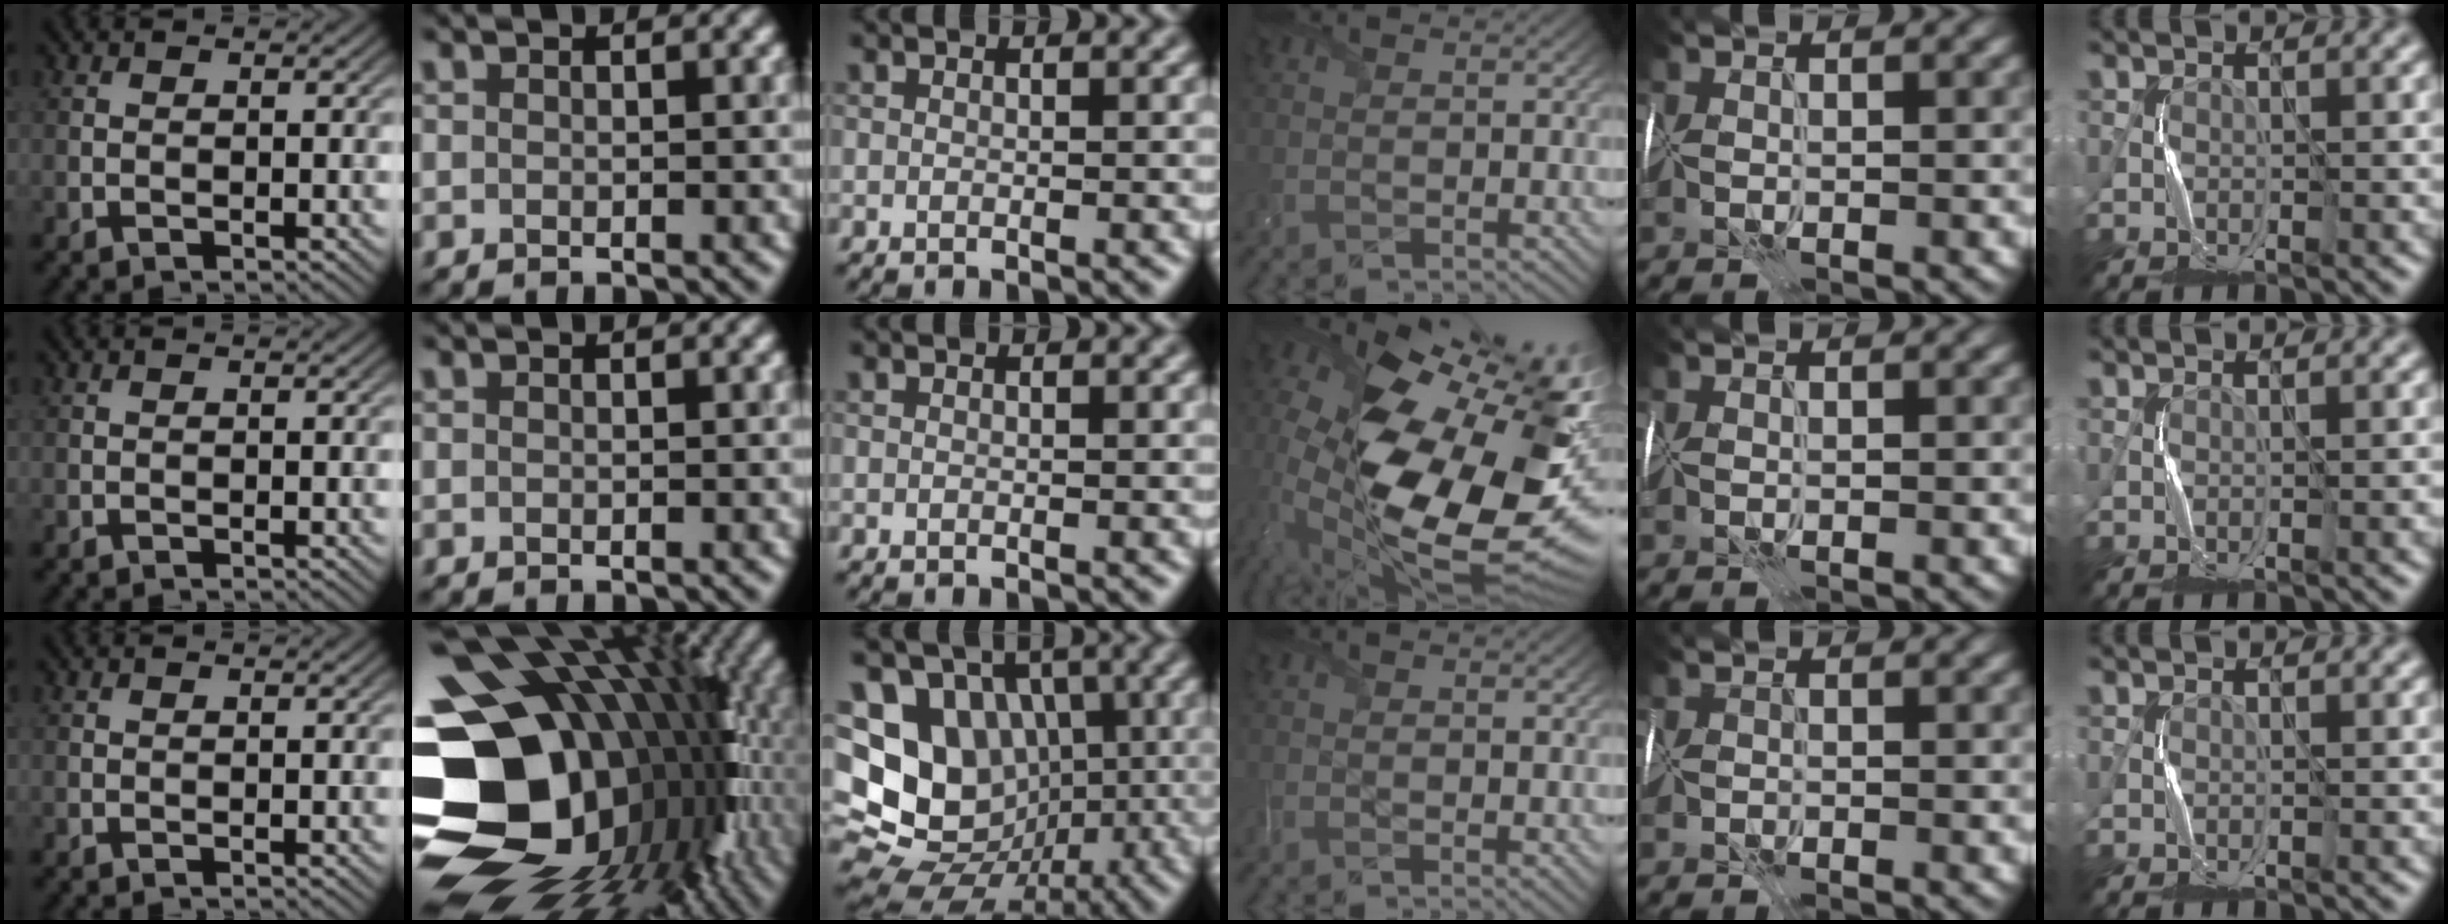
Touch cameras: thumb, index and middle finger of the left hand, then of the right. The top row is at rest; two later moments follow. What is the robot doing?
{"motion": "wrap", "object": "cellophane"}